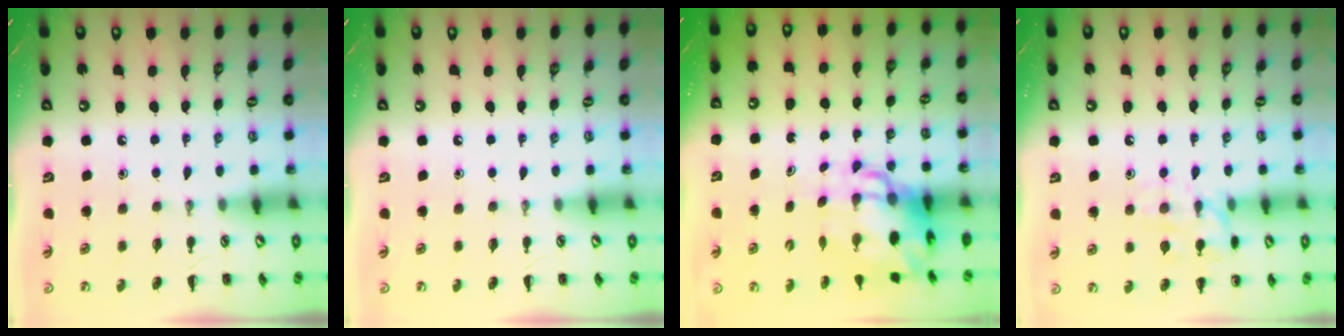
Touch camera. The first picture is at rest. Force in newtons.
{"total": 0.0}
{"total": 10.1, "press": 9.7, "slide": 2.9}
{"total": 11.6, "press": 11.6, "slide": 0.4}